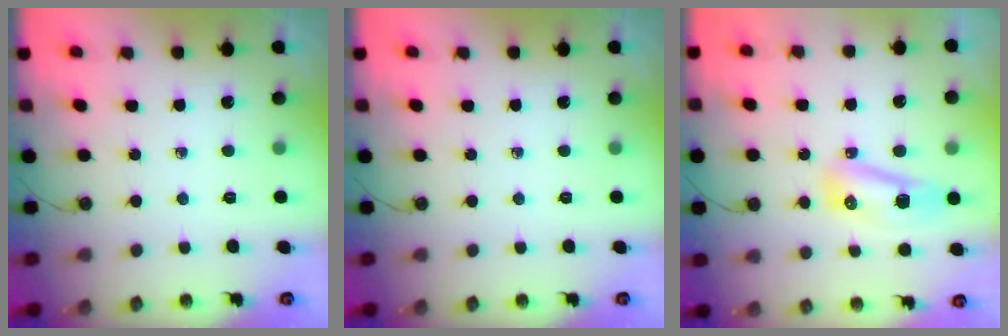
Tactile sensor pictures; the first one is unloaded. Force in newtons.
{"total": 0.0}
{"total": 11.2, "press": 9.6, "slide": 5.7}